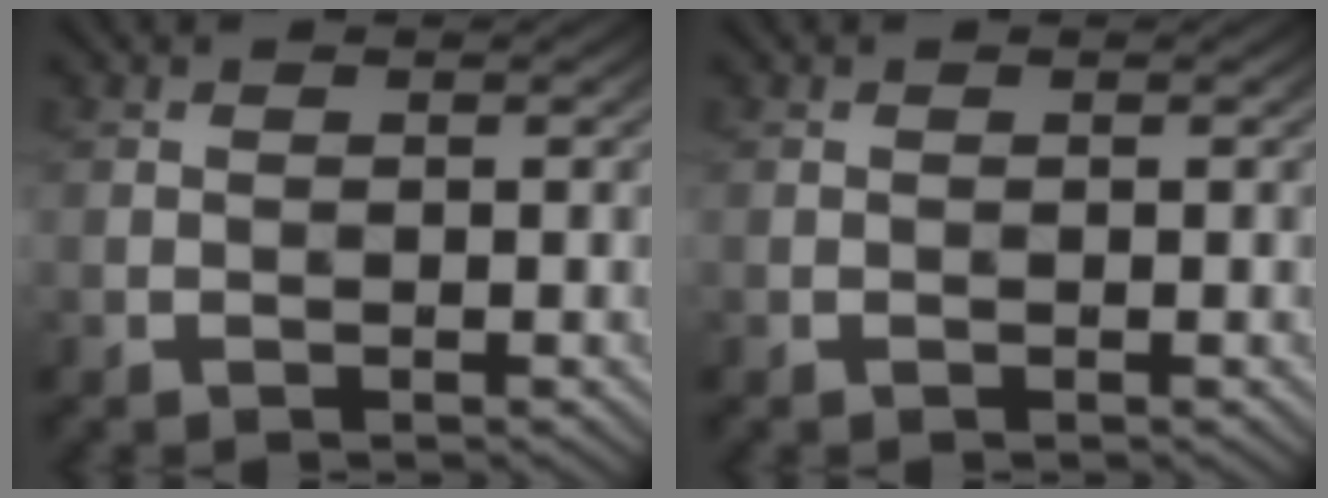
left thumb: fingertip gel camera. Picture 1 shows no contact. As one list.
[{"total": 0.0}]